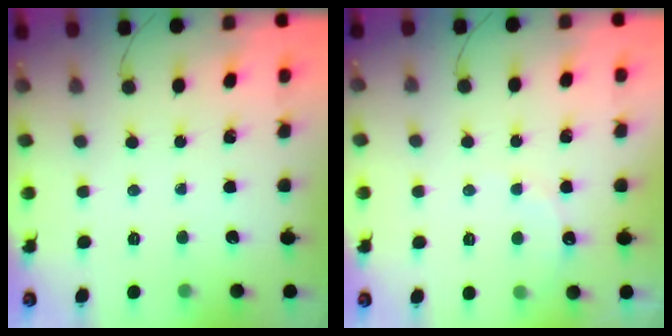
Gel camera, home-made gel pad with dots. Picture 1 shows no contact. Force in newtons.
{"total": 6.4, "press": 6.3, "slide": 1.2}